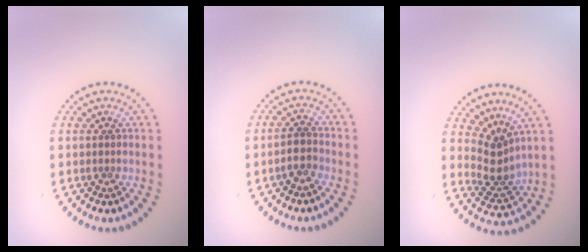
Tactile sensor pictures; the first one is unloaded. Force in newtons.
{"total": 1.8, "press": 1.4, "slide": 1.1}
{"total": 2.7, "press": 1.9, "slide": 1.9}